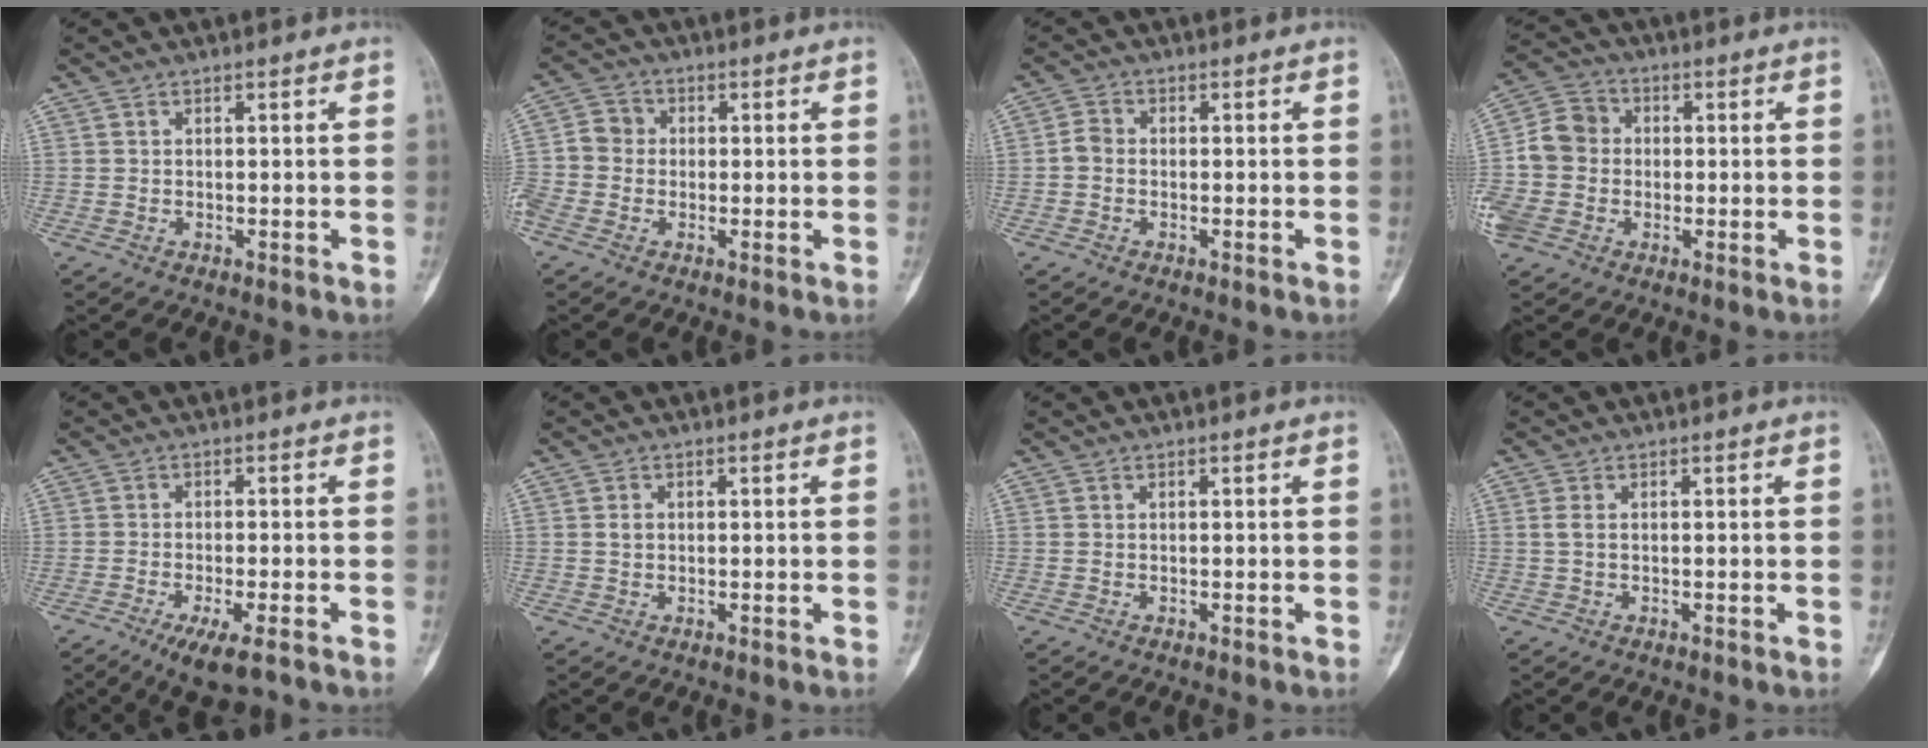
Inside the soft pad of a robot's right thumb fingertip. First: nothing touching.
{"total": 7.3, "force": [-1.5, 6.3, 3.5], "torque": [-0.071, 0.018, -0.035]}
{"total": 2.3, "force": [-0.6, 1.8, 1.3], "torque": [-0.022, 0.007, -0.021]}
{"total": 11.8, "force": [-1.3, 10.3, 5.5], "torque": [-0.112, 0.030, -0.029]}
{"total": 6.5, "force": [-3.8, 1.5, 5.1], "torque": [-0.084, -0.004, -0.061]}
{"total": 1.2, "force": [0.1, 1.0, 0.7], "torque": [-0.011, 0.003, 0.002]}
{"total": 0.0}
{"total": 1.4, "force": [-0.1, 0.7, 1.2], "torque": [-0.028, -0.001, -0.004]}